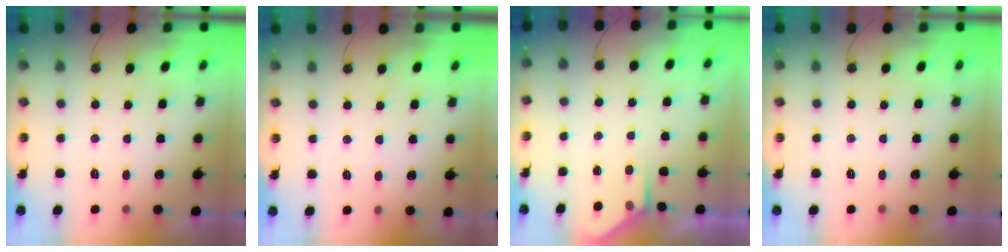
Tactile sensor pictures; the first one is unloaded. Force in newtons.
{"total": 2.3, "press": 2.2, "slide": 0.4}
{"total": 2.5, "press": 2.5, "slide": 0.4}
{"total": 0.0}